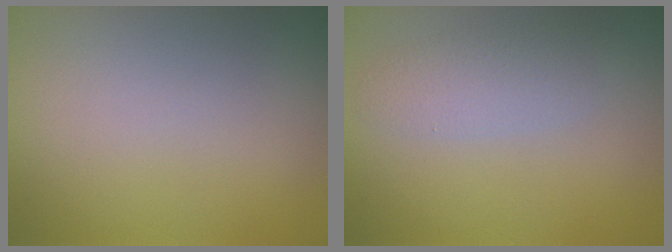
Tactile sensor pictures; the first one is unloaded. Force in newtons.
{"total": 2.4, "press": 2.4, "slide": 0.1}